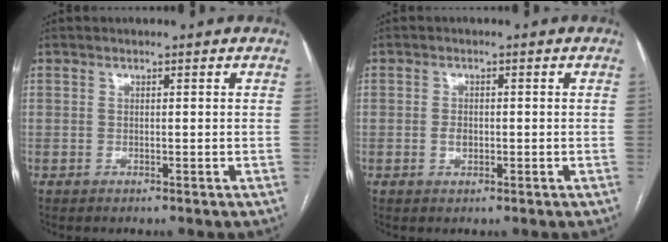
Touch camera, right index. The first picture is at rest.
{"total": 1.7, "force": [-0.3, 1.1, 1.3], "torque": [-0.021, 0.002, -0.003]}